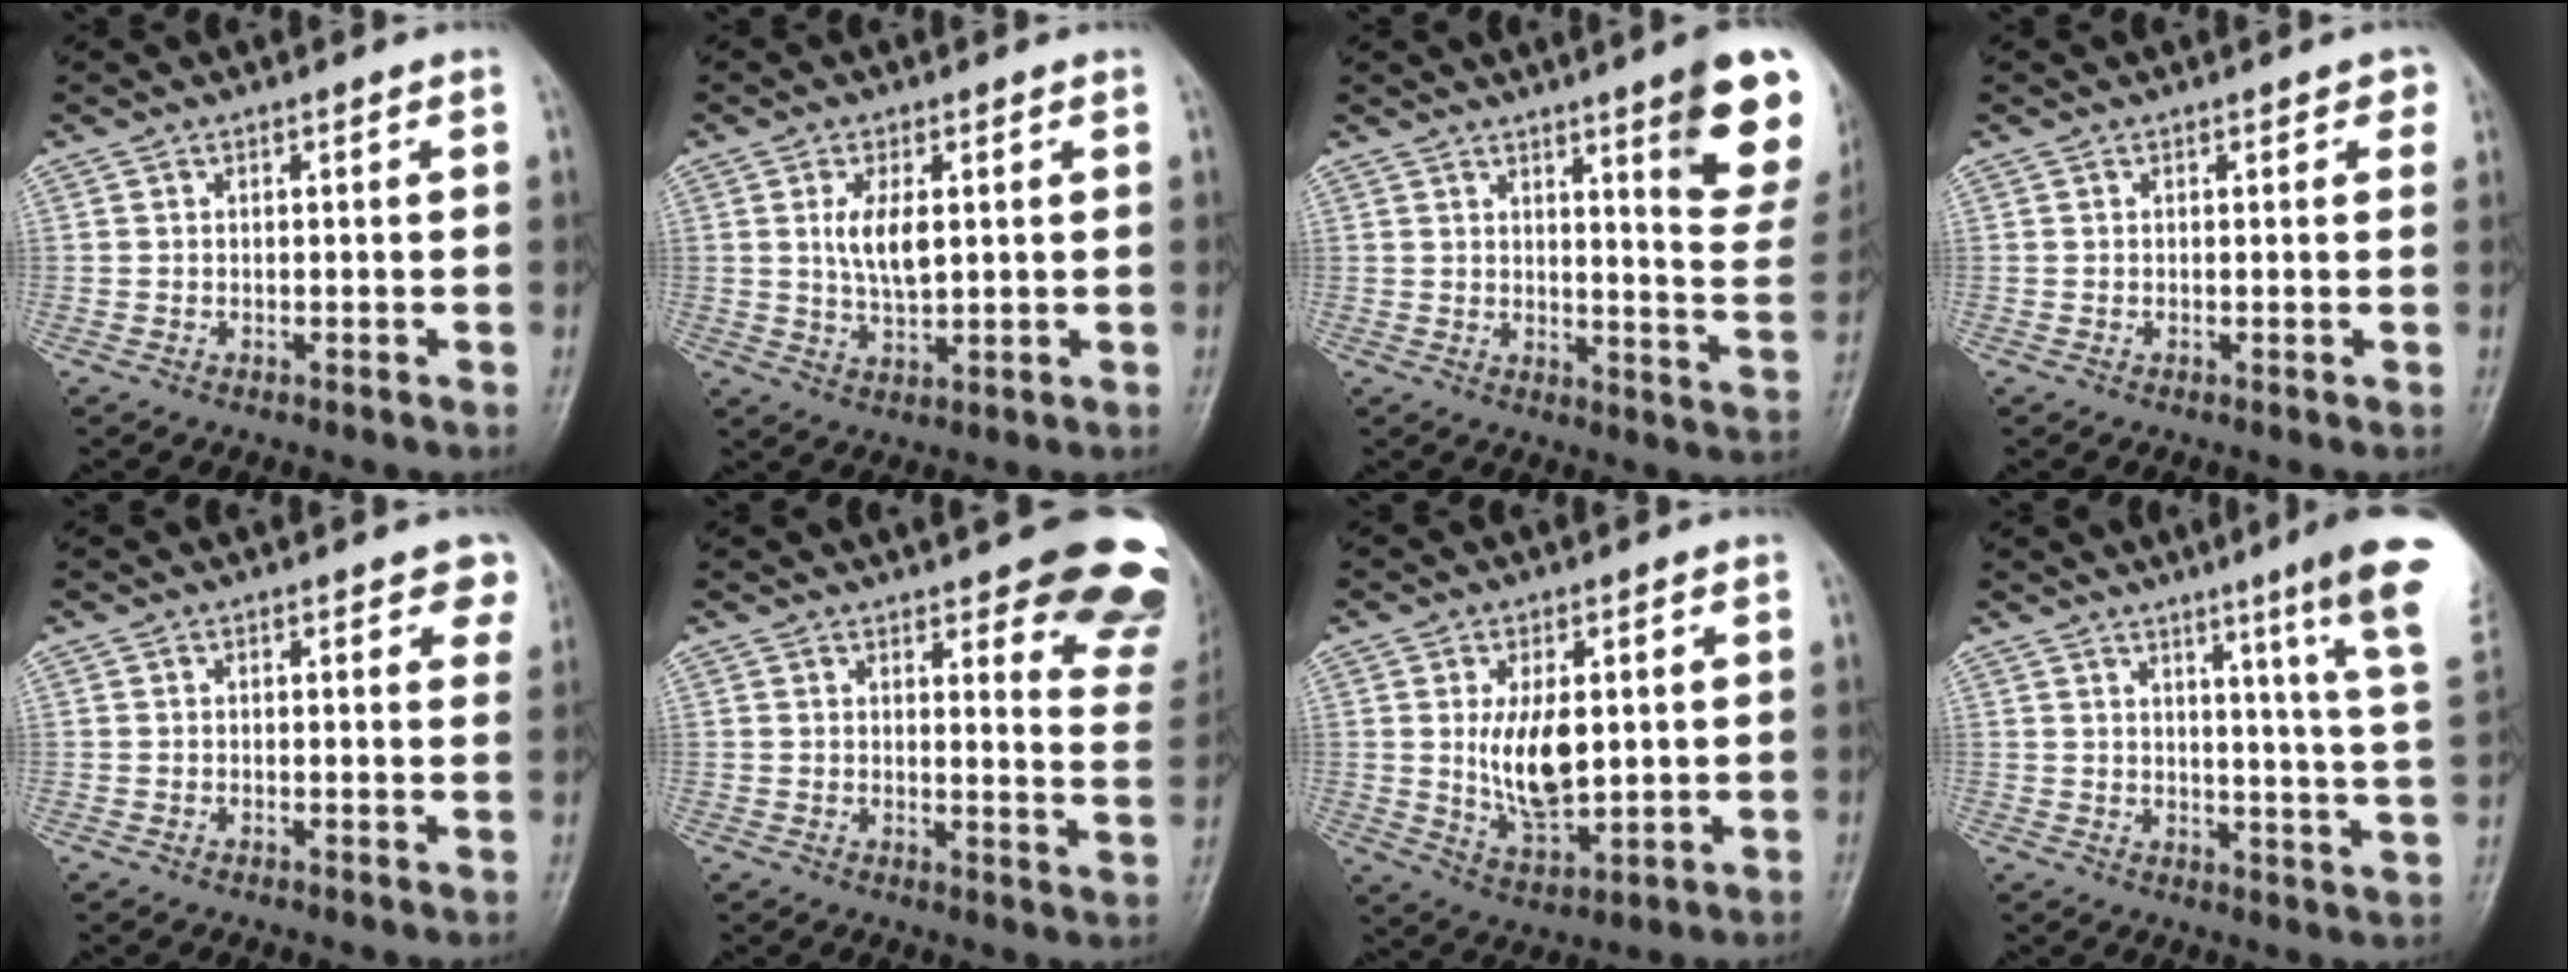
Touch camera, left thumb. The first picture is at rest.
{"total": 6.0, "force": [1.3, 2.7, 5.2], "torque": [-0.092, -0.013, 0.027]}
{"total": 15.1, "force": [8.3, 2.3, 12.4], "torque": [-0.123, -0.049, 0.111]}
{"total": 2.0, "force": [1.1, 1.0, 1.3], "torque": [-0.001, -0.001, 0.009]}
{"total": 4.1, "force": [2.7, 1.8, 2.5], "torque": [0.004, -0.007, 0.022]}
{"total": 16.8, "force": [12.8, 4.7, 9.9], "torque": [-0.074, -0.079, 0.128]}
{"total": 10.0, "force": [1.2, 5.1, 8.5], "torque": [-0.136, -0.023, 0.034]}
{"total": 15.8, "force": [9.5, -0.6, 12.6], "torque": [-0.154, -0.063, 0.105]}